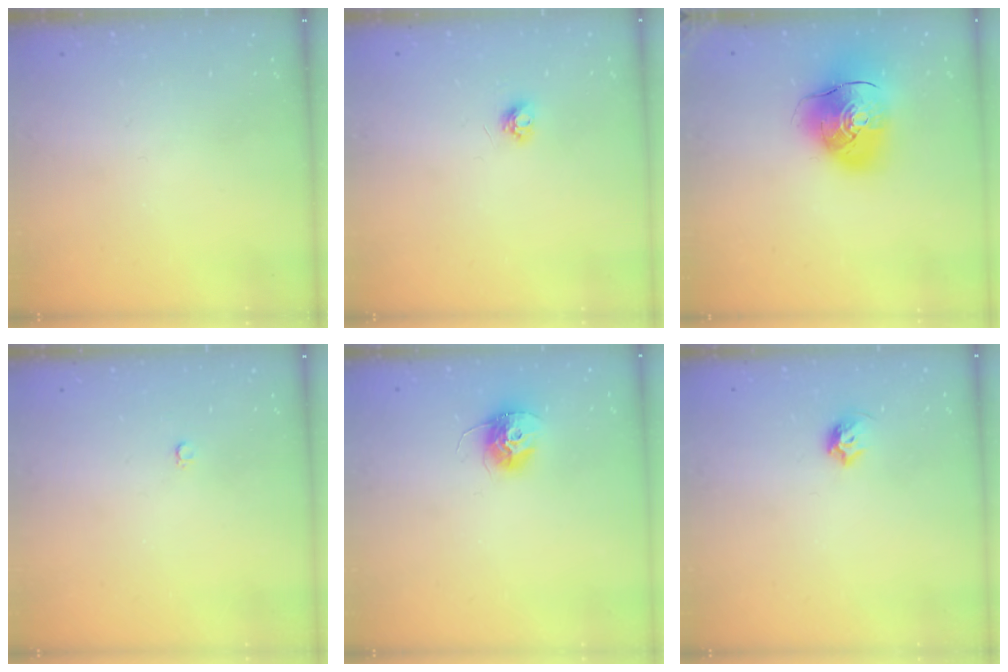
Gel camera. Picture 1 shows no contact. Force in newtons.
{"total": 4.4, "press": 4.4, "slide": 0.6}
{"total": 13.9, "press": 13.7, "slide": 2.3}
{"total": 2.0, "press": 2.0, "slide": 0.2}
{"total": 11.2, "press": 11.2, "slide": 0.7}
{"total": 5.5, "press": 5.4, "slide": 0.8}